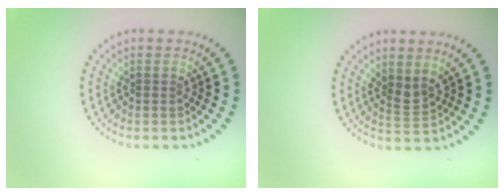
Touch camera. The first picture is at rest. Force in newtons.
{"total": 1.8, "press": 1.4, "slide": 1.2}